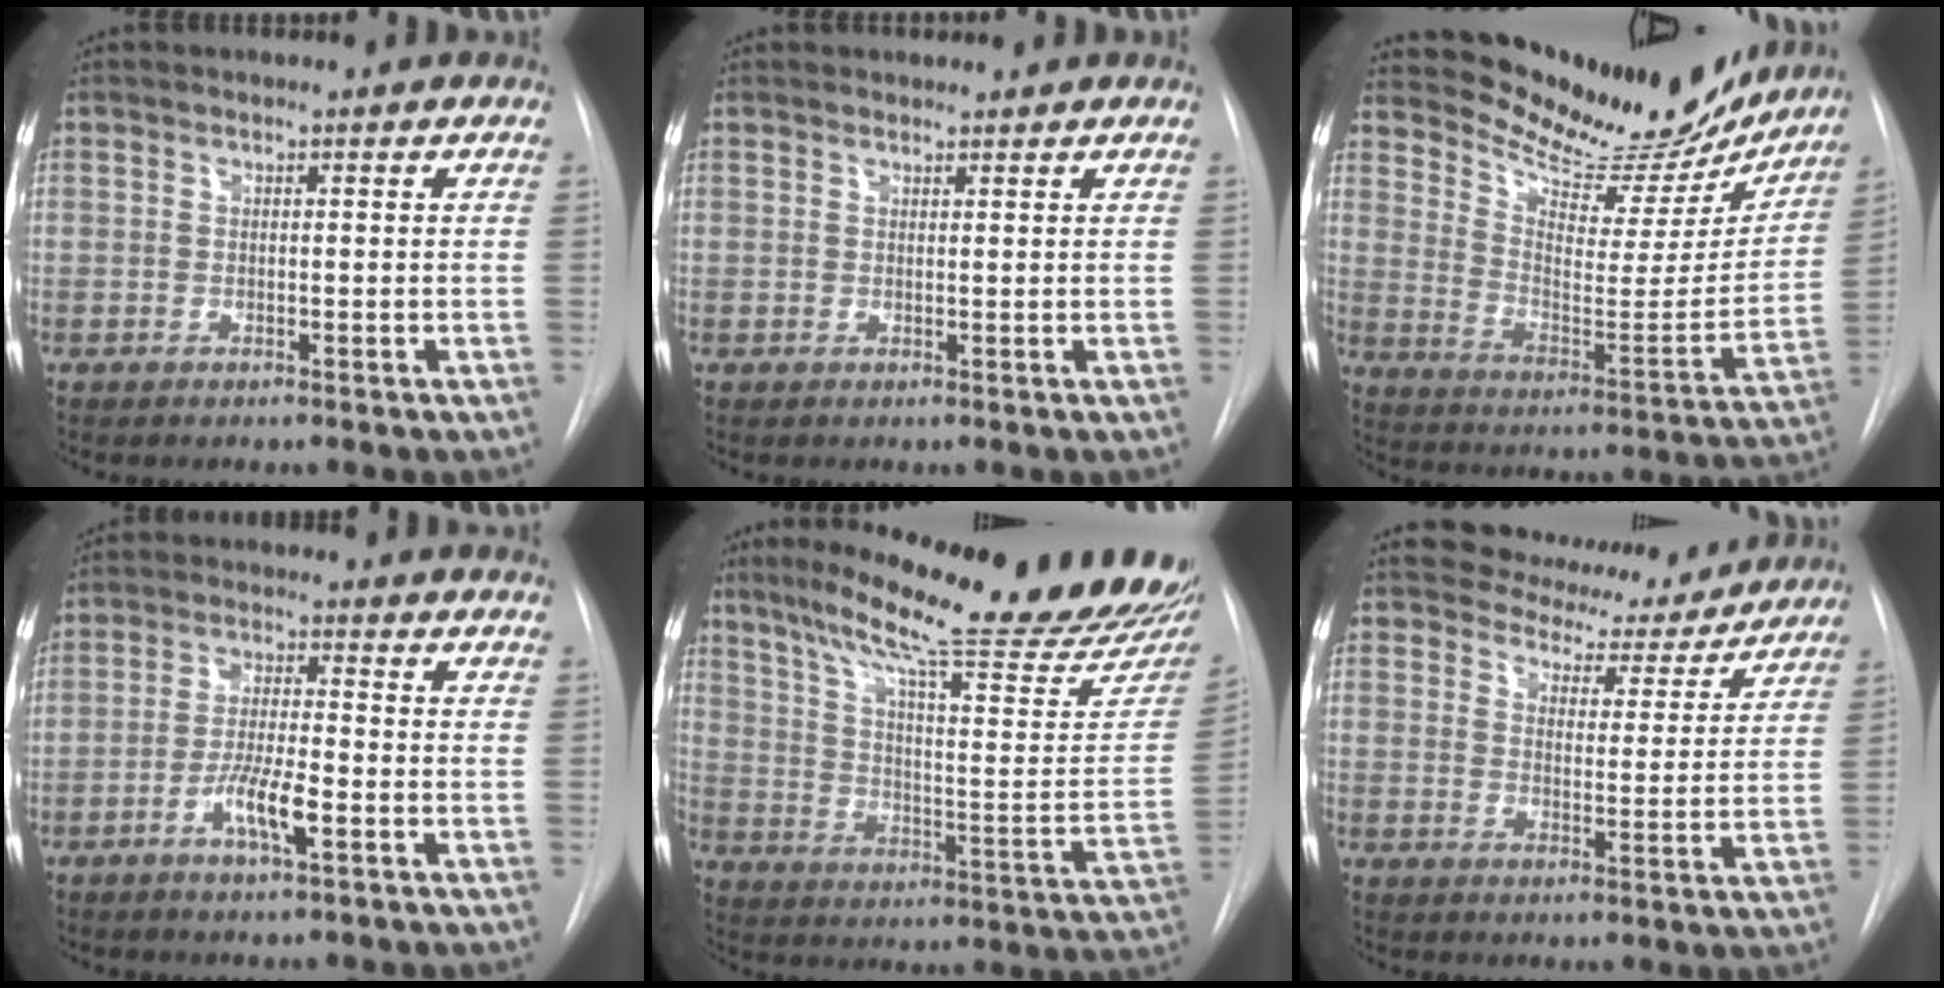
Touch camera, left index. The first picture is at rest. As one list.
[{"total": 0.7, "force": [0.7, 0.1, -0.2], "torque": [-0.005, 0.001, 0.012]}, {"total": 20.4, "force": [18.8, 5.7, 5.5], "torque": [-0.079, -0.044, 0.263]}, {"total": 6.4, "force": [-3.2, 0.8, 5.5], "torque": [-0.106, -0.008, -0.059]}, {"total": 29.9, "force": [23.8, 3.4, 17.9], "torque": [-0.250, -0.055, 0.316]}, {"total": 11.3, "force": [10.4, 4.0, 1.6], "torque": [-0.007, -0.016, 0.123]}]